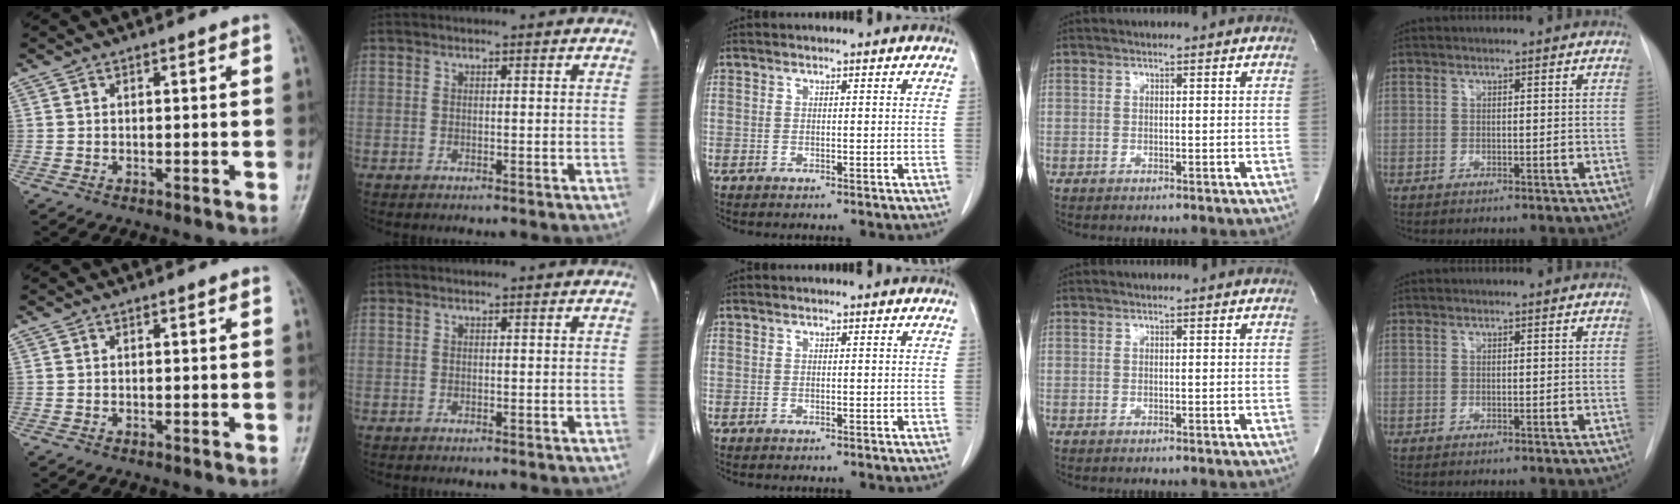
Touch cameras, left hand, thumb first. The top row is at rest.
{}